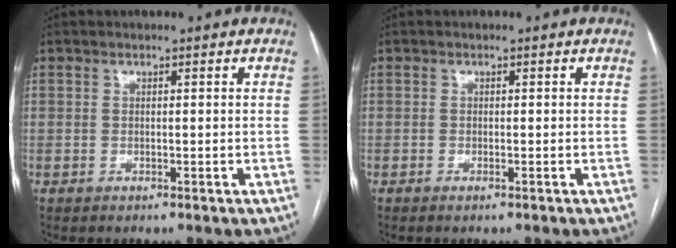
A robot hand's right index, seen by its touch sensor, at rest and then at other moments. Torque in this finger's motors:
{"motor_torque": [-0.05, -0.05, -0.02, 0.01]}